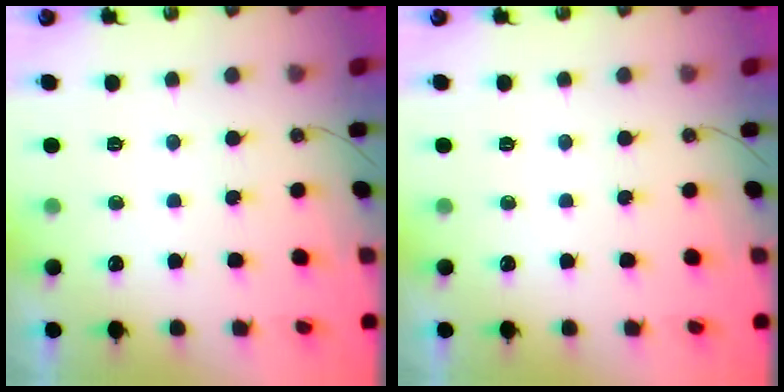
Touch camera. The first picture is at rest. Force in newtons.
{"total": 0.0}